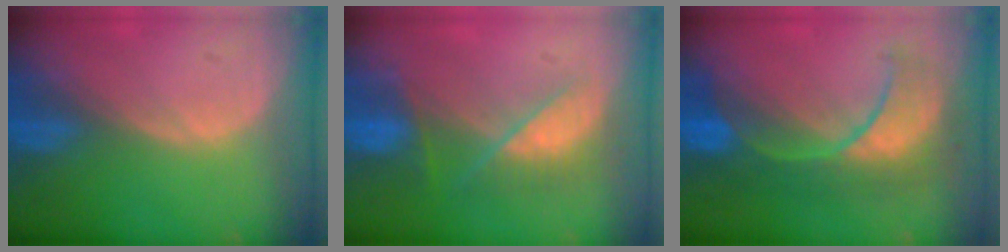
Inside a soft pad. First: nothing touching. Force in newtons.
{"total": 7.2, "press": 6.6, "slide": 2.9}
{"total": 9.4, "press": 9.4, "slide": 0.7}